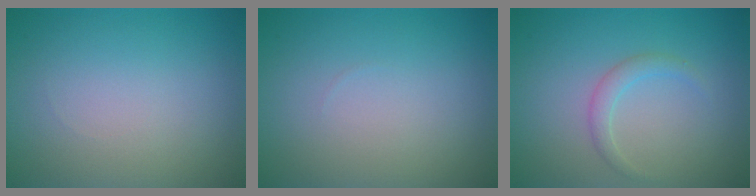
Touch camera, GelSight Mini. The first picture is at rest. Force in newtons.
{"total": 0.0}
{"total": 1.4, "press": 1.4, "slide": 0.0}